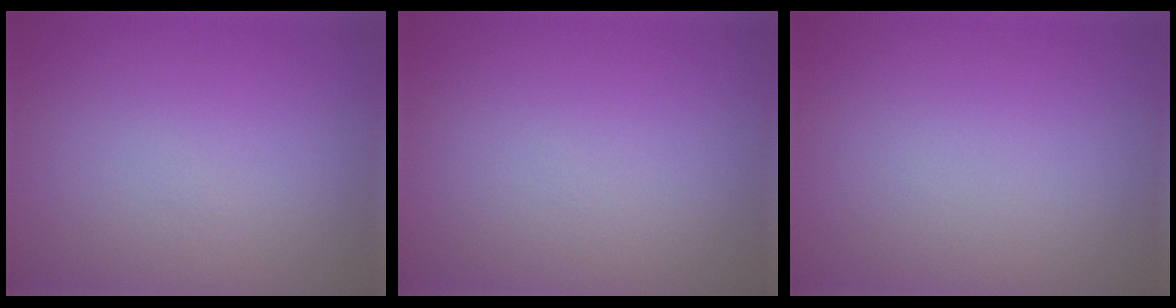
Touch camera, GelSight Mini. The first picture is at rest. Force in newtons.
{"total": 0.0}
{"total": 0.0}